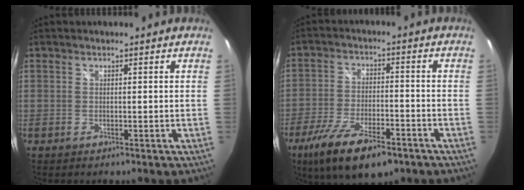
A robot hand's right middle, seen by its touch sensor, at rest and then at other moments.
{"total": 14.7, "force": [-9.2, 5.1, 10.3], "torque": [-0.213, -0.038, -0.160]}